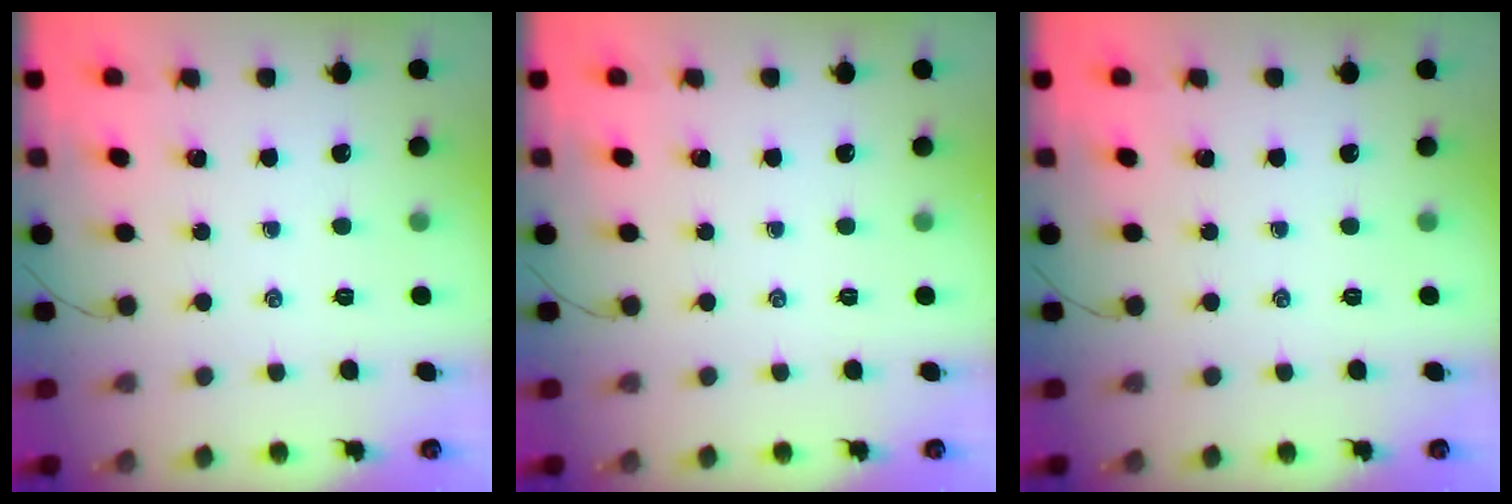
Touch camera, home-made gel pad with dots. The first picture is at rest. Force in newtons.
{"total": 0.0}
{"total": 0.0}